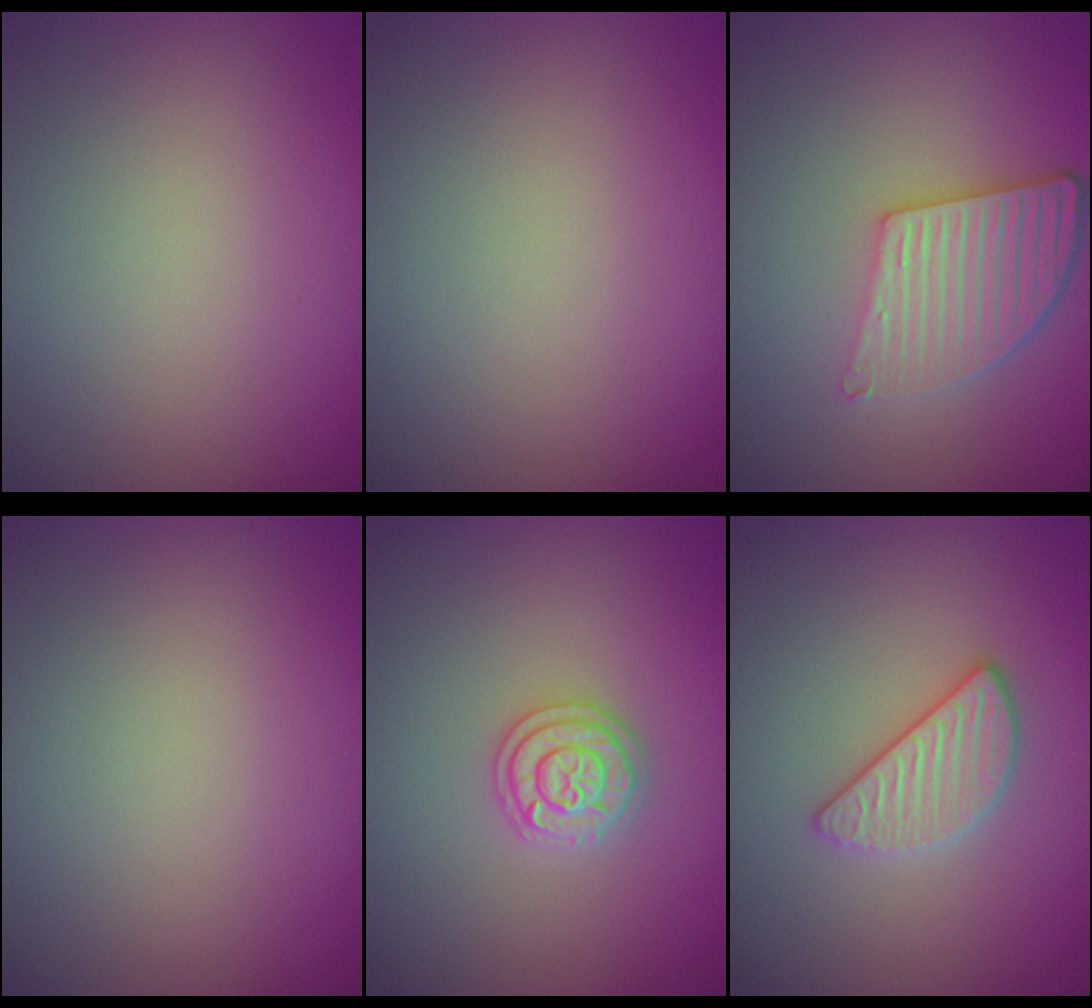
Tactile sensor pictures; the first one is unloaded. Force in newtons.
{"total": 0.0}
{"total": 5.6, "press": 3.9, "slide": 4.0}
{"total": 0.0}
{"total": 2.3, "press": 2.3, "slide": 0.5}
{"total": 3.0, "press": 2.8, "slide": 1.1}